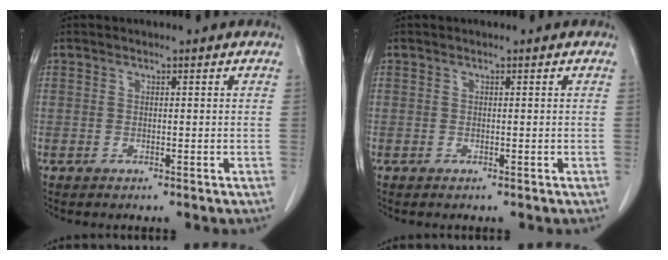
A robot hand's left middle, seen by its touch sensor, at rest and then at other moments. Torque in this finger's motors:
{"motor_torque": [0.99, -1.15, 0.10, 0.01]}